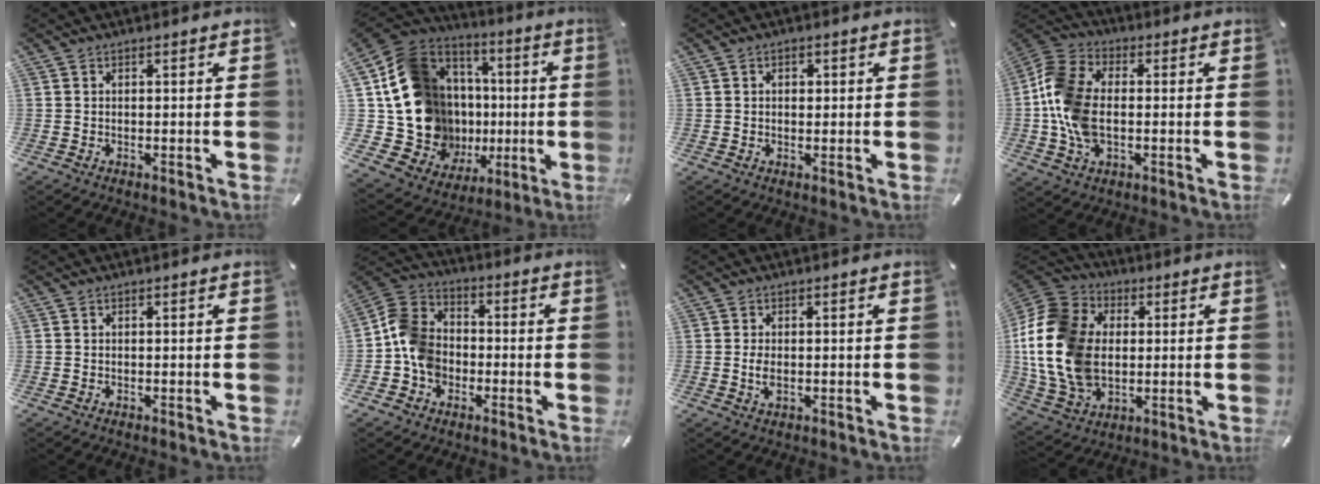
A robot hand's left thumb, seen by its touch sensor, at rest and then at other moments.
{"total": 20.1, "force": [-0.9, 16.5, 11.4], "torque": [-0.220, -0.038, 0.026]}
{"total": 1.9, "force": [0.2, 1.5, 1.1], "torque": [-0.009, 0.001, -0.003]}
{"total": 13.2, "force": [-1.4, 8.8, 9.6], "torque": [-0.217, 0.010, -0.023]}
{"total": 0.0}
{"total": 10.6, "force": [-3.1, 9.0, 4.7], "torque": [-0.110, 0.040, -0.055]}
{"total": 2.5, "force": [-0.2, 1.2, 2.2], "torque": [-0.056, -0.004, -0.008]}
{"total": 19.1, "force": [-0.1, 14.9, 12.0], "torque": [-0.299, 0.004, -0.007]}